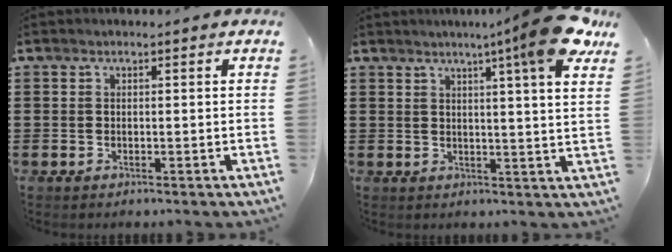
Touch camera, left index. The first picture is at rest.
{"total": 10.0, "force": [6.7, -0.7, 7.4], "torque": [-0.121, -0.028, 0.105]}